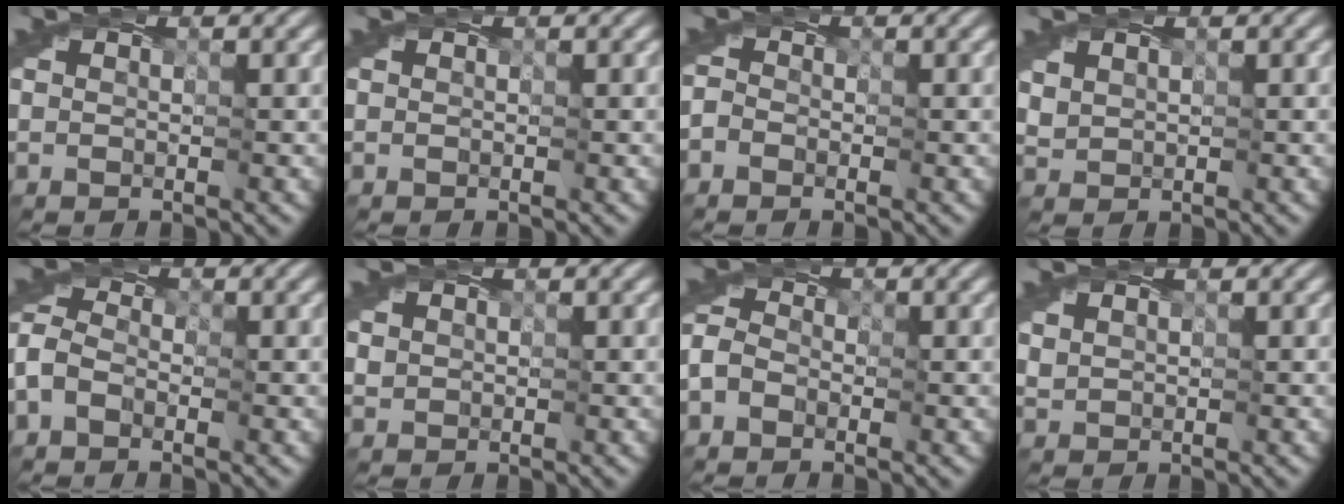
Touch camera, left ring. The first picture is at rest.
{"total": 0.0}
{"total": 1.1, "force": [-0.9, 0.6, -0.1], "torque": [0.001, 0.003, -0.022]}
{"total": 1.2, "force": [1.0, 0.6, 0.0], "torque": [-0.004, 0.003, 0.027]}
{"total": 2.6, "force": [-1.5, 1.7, 1.3], "torque": [-0.035, 0.008, -0.041]}
{"total": 0.7, "force": [0.2, 0.6, -0.2], "torque": [0.004, 0.002, 0.005]}
{"total": 2.2, "force": [-1.4, 1.5, 0.7], "torque": [-0.020, 0.007, -0.037]}
{"total": 0.9, "force": [0.8, 0.4, 0.0], "torque": [-0.005, 0.000, 0.019]}